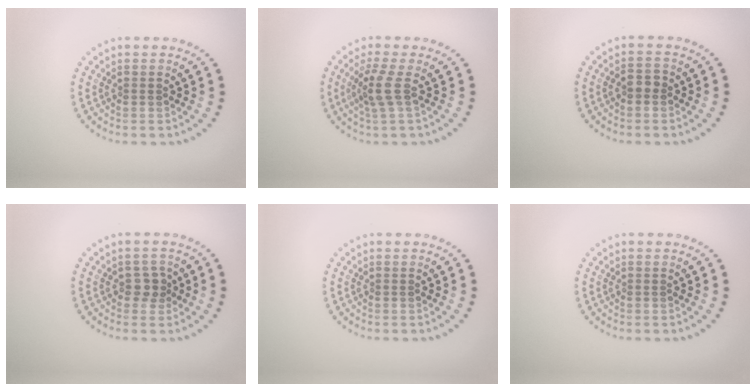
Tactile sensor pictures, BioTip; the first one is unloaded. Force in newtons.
{"total": 2.6, "press": 2.0, "slide": 1.6}
{"total": 1.6, "press": 1.6, "slide": 0.2}
{"total": 1.6, "press": 1.5, "slide": 0.6}
{"total": 0.0}
{"total": 0.0}